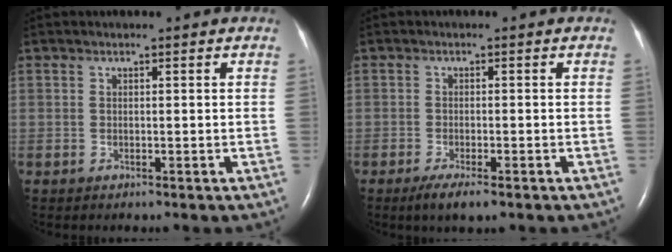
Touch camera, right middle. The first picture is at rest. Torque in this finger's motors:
{"motor_torque": [0.48, -0.35, 0.02, 0.03]}